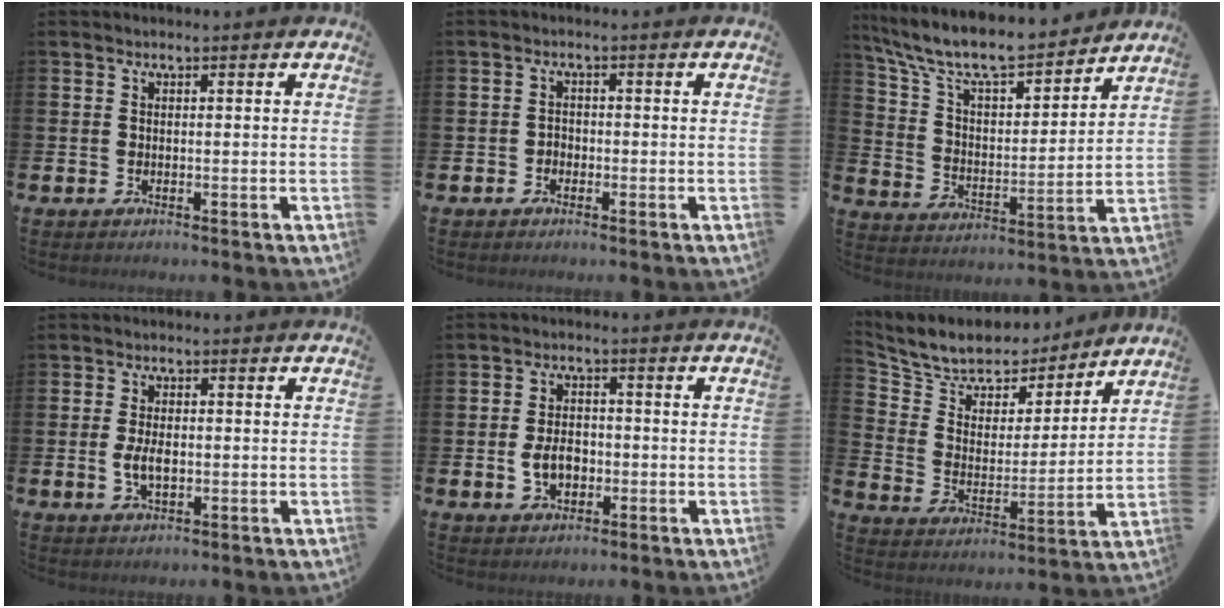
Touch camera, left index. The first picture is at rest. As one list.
[{"total": 1.4, "force": [-0.8, 1.1, 0.2], "torque": [-0.005, 0.003, -0.018]}, {"total": 9.7, "force": [8.9, 2.1, 3.3], "torque": [-0.110, -0.061, 0.153]}, {"total": 3.4, "force": [-0.3, 1.8, 2.8], "torque": [-0.053, 0.004, -0.006]}, {"total": 4.3, "force": [-1.0, 2.9, 3.0], "torque": [-0.047, 0.002, -0.021]}, {"total": 8.8, "force": [8.0, 3.5, 1.0], "torque": [-0.070, -0.056, 0.144]}]